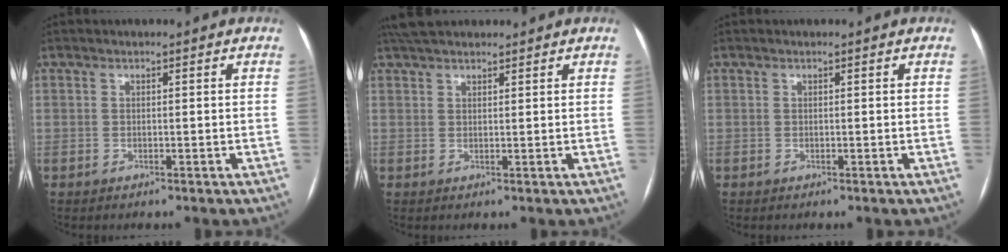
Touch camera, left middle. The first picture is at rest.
{"total": 5.6, "force": [4.8, 1.7, 2.3], "torque": [-0.038, 0.038, 0.086]}
{"total": 0.0}